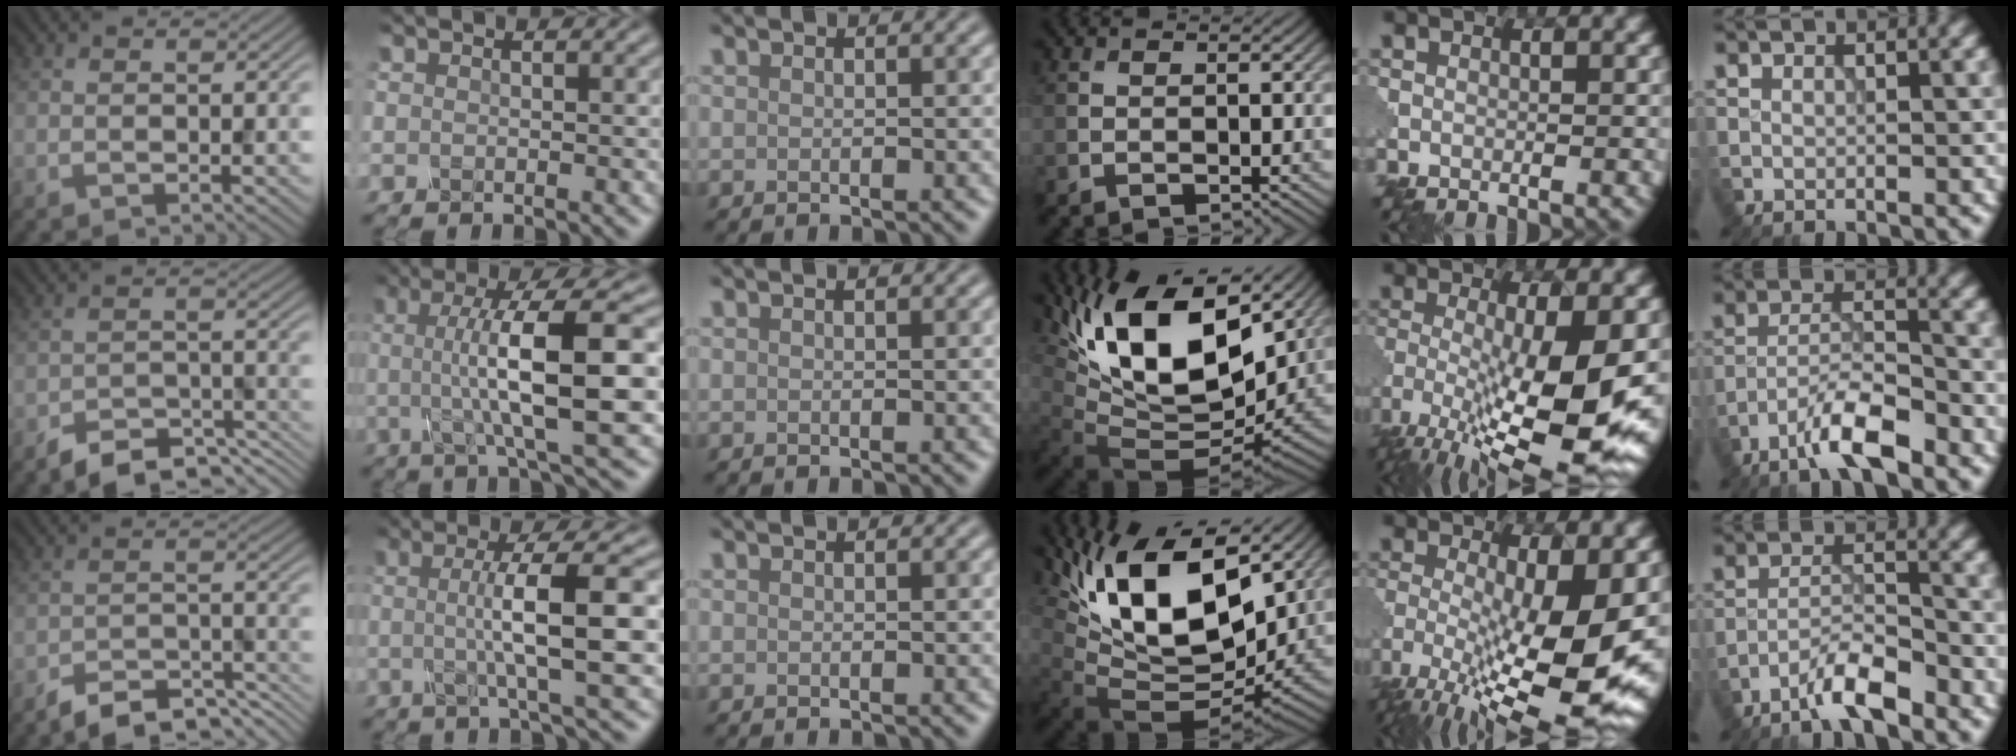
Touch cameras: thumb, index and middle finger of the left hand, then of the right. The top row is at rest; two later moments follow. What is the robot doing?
{"motion": "disassemble", "object": "glue stick"}